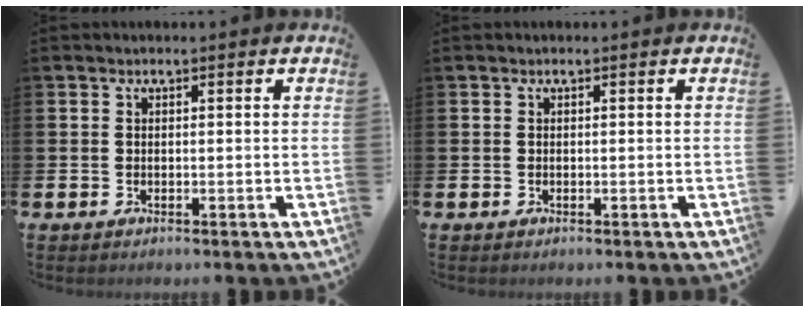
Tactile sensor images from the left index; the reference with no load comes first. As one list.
[{"total": 0.0}]